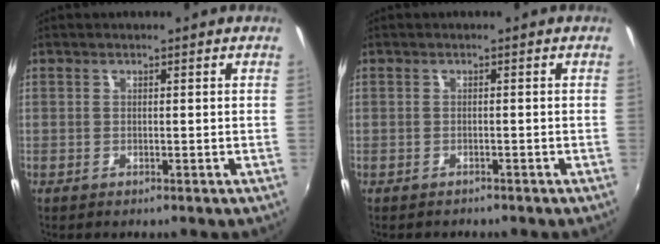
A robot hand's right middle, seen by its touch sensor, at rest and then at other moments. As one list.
[{"total": 1.2, "force": [-1.0, 0.6, 0.0], "torque": [-0.006, -0.003, -0.015]}]